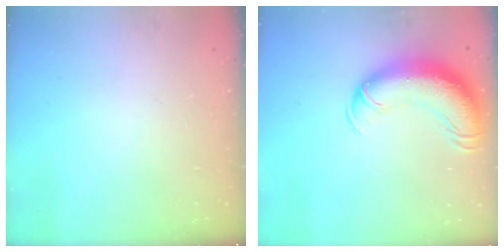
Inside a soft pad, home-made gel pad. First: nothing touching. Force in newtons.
{"total": 16.3, "press": 15.9, "slide": 3.9}